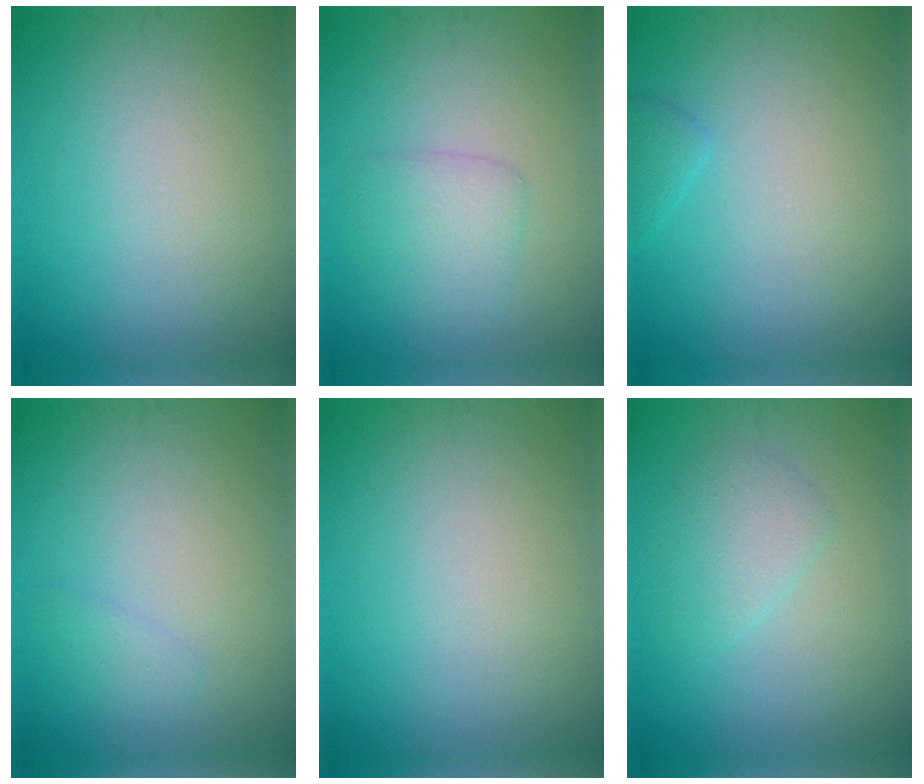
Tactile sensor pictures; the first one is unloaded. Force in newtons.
{"total": 2.7, "press": 2.7, "slide": 0.1}
{"total": 1.0, "press": 1.0, "slide": 0.1}
{"total": 0.9, "press": 0.9, "slide": 0.1}
{"total": 0.0}
{"total": 2.3, "press": 2.3, "slide": 0.0}